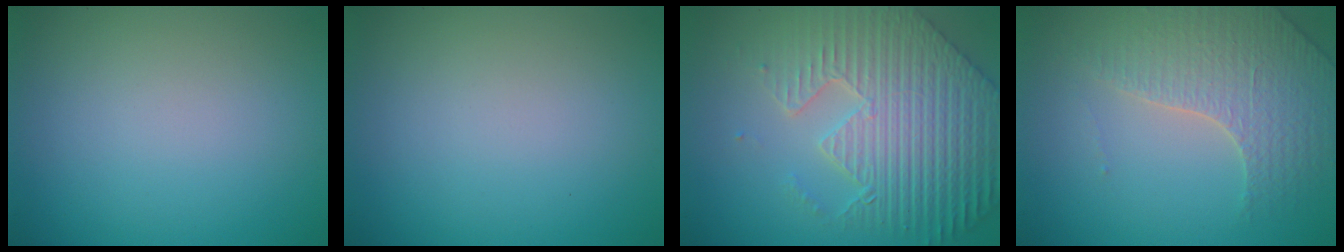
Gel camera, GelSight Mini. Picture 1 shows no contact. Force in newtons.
{"total": 0.0}
{"total": 8.2, "press": 6.4, "slide": 5.1}
{"total": 3.6, "press": 3.5, "slide": 0.9}